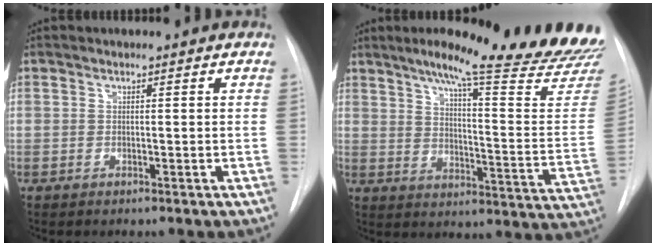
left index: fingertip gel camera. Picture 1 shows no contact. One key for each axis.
{"total": 25.9, "fx": 22.0, "fy": 0.6, "fz": 13.7, "tx": -0.174, "ty": -0.100, "tz": 0.269}